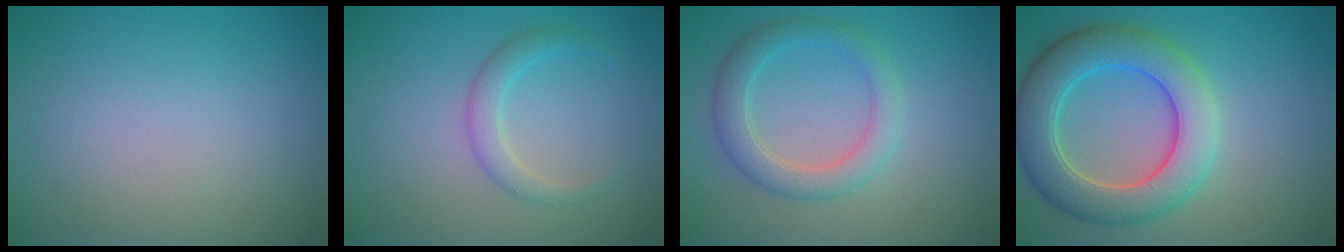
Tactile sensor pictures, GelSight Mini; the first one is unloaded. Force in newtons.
{"total": 2.0, "press": 2.0, "slide": 0.1}
{"total": 3.4, "press": 3.4, "slide": 0.2}
{"total": 7.5, "press": 7.4, "slide": 0.6}